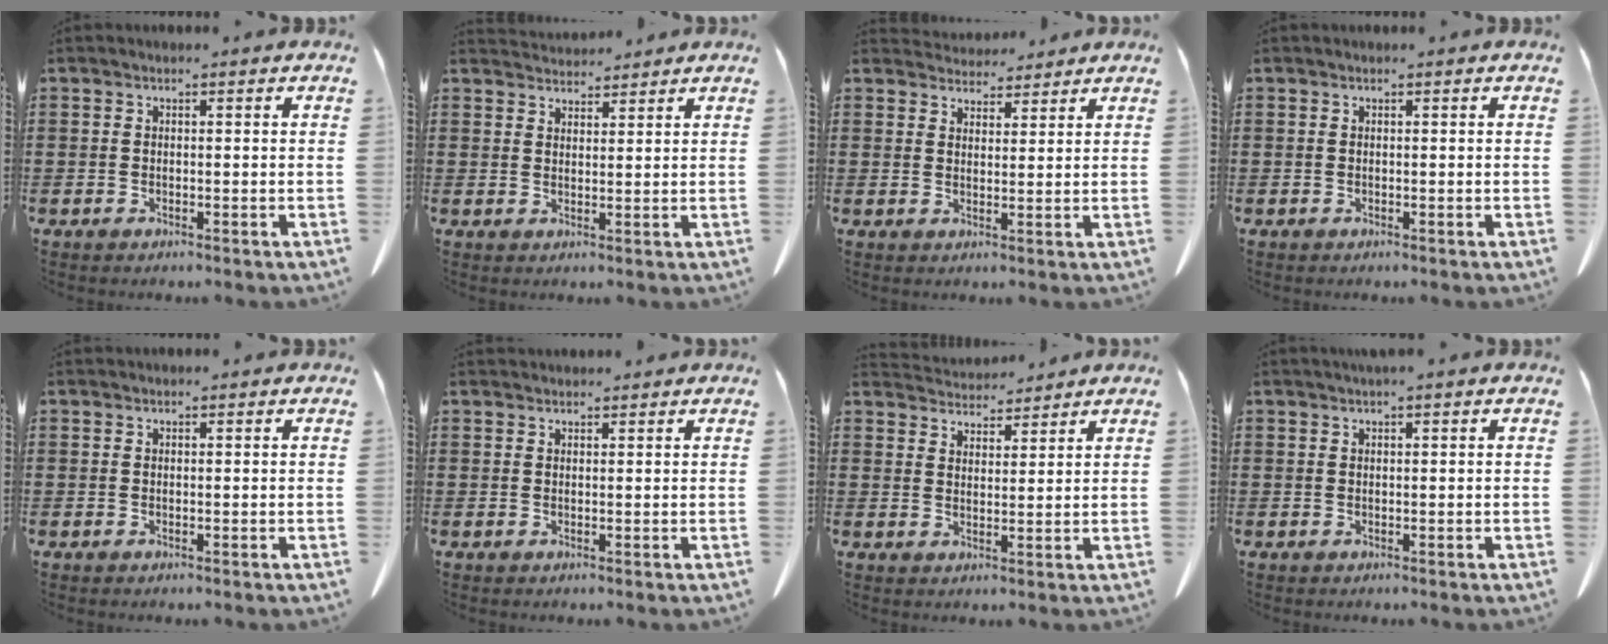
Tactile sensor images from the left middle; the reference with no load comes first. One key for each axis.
{"total": 3.1, "fx": 3.1, "fy": 0.4, "fz": 0.0, "tx": -0.007, "ty": -0.008, "tz": 0.058}
{"total": 3.8, "fx": 3.7, "fy": 1.0, "fz": 0.2, "tx": -0.005, "ty": -0.013, "tz": 0.069}
{"total": 0.0}
{"total": 0.6, "fx": 0.6, "fy": 0.0, "fz": 0.1, "tx": -0.004, "ty": 0.000, "tz": 0.011}
{"total": 1.6, "fx": 1.5, "fy": 0.2, "fz": 0.2, "tx": -0.007, "ty": 0.002, "tz": 0.029}
{"total": 4.5, "fx": 4.4, "fy": 0.9, "fz": 0.4, "tx": -0.022, "ty": -0.017, "tz": 0.081}
{"total": 1.1, "fx": 0.9, "fy": -0.1, "fz": 0.6, "tx": -0.012, "ty": 0.000, "tz": 0.017}